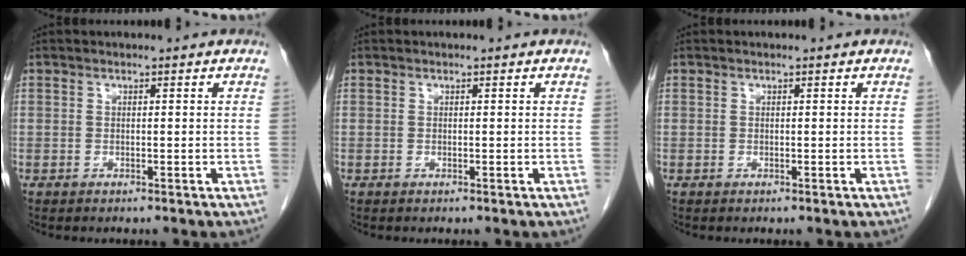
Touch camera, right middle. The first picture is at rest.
{"total": 0.0}
{"total": 0.0}